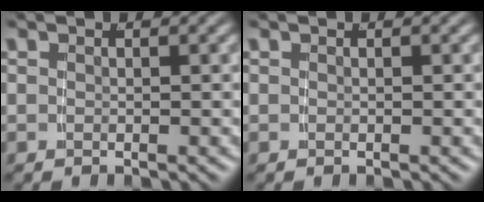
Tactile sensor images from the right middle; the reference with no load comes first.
{"total": 0.0}